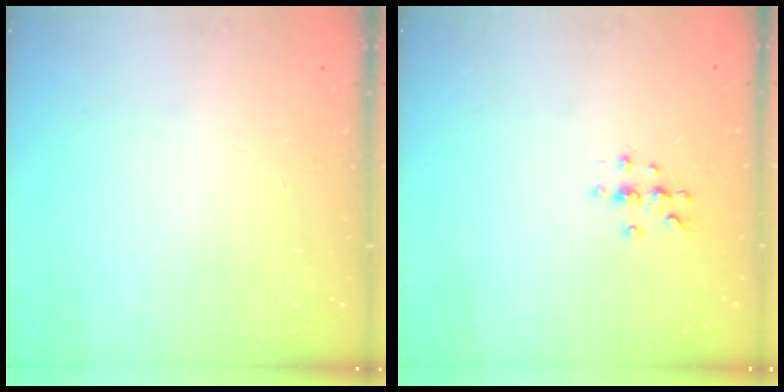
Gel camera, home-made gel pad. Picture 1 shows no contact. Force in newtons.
{"total": 4.9, "press": 4.9, "slide": 0.5}